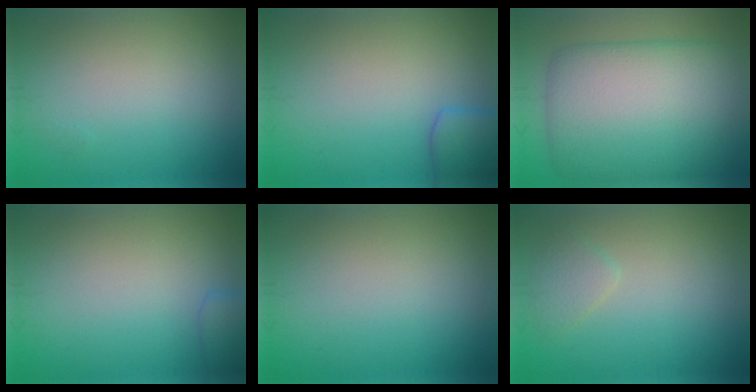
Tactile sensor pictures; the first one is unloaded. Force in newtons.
{"total": 2.7, "press": 2.7, "slide": 0.1}
{"total": 12.3, "press": 12.3, "slide": 0.2}
{"total": 1.5, "press": 1.5, "slide": 0.1}
{"total": 0.0}
{"total": 1.5, "press": 1.5, "slide": 0.1}